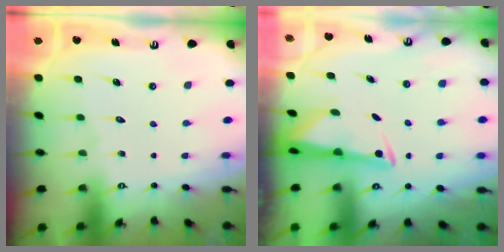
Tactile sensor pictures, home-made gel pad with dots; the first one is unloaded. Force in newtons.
{"total": 3.0, "press": 2.9, "slide": 0.5}